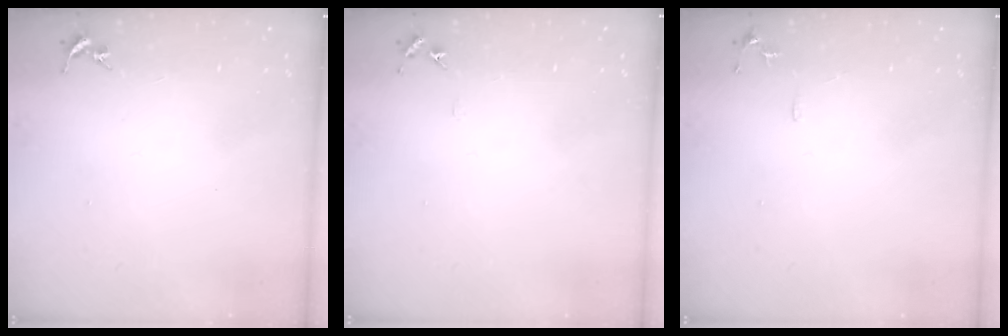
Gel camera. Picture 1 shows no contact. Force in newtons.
{"total": 4.0, "press": 4.0, "slide": 0.5}
{"total": 5.7, "press": 5.6, "slide": 0.6}